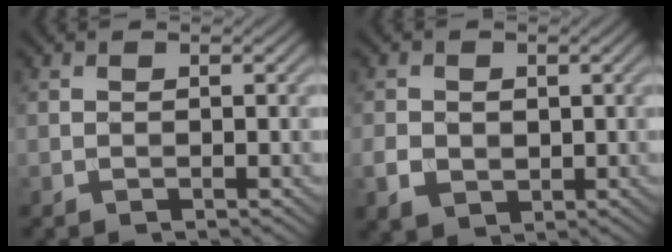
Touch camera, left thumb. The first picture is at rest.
{"total": 3.7, "force": [-0.3, 3.2, 1.8], "torque": [-0.047, -0.006, -0.005]}